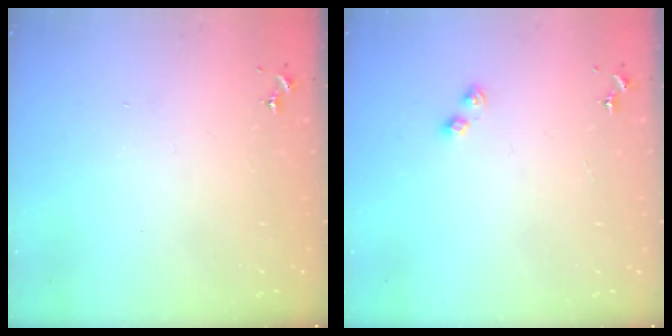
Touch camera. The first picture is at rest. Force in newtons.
{"total": 3.0, "press": 2.9, "slide": 0.4}